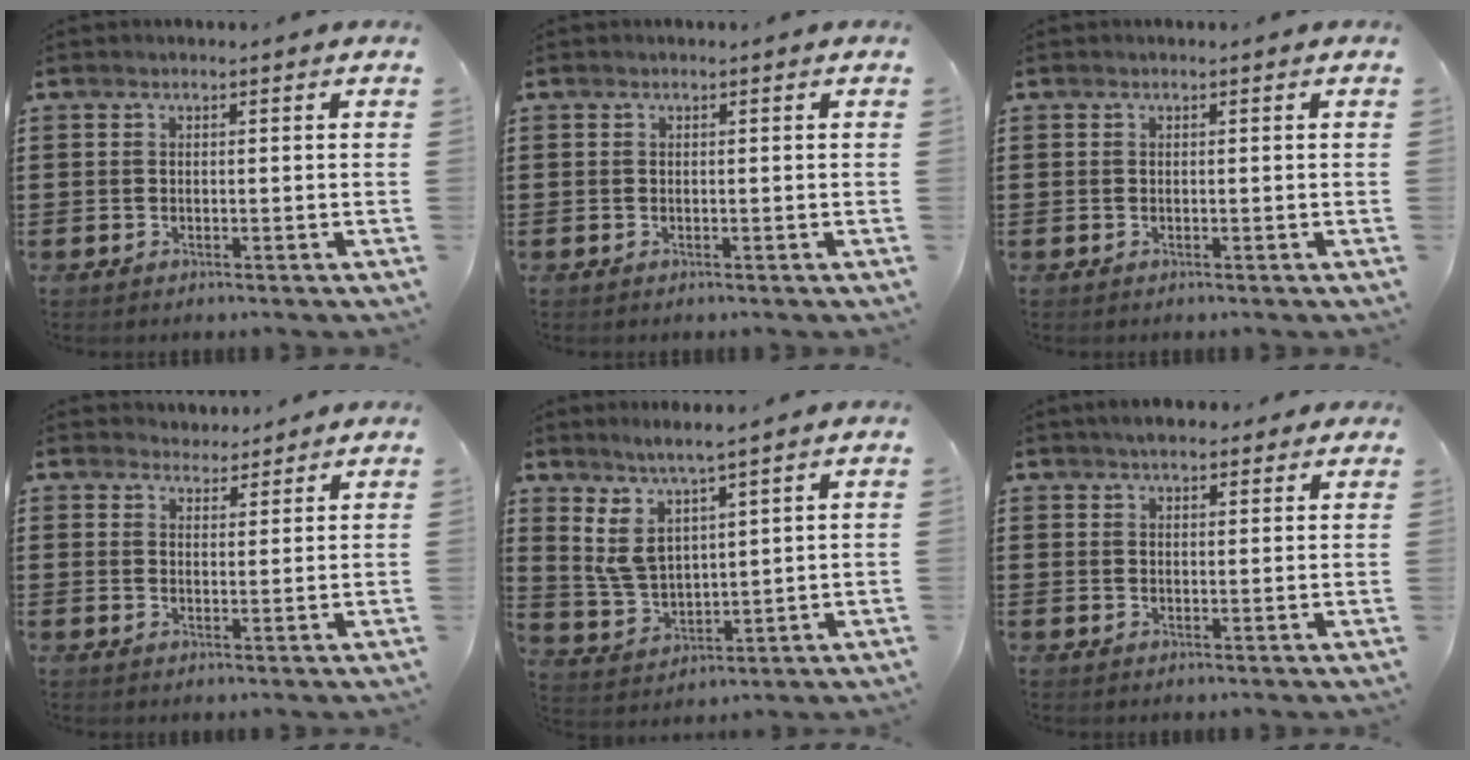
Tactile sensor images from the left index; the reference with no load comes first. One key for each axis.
{"total": 0.0}
{"total": 0.0}
{"total": 2.9, "fx": 2.8, "fy": 0.7, "fz": -0.1, "tx": -0.007, "ty": -0.005, "tz": 0.054}
{"total": 6.5, "fx": 4.1, "fy": 2.3, "fz": 4.5, "tx": -0.113, "ty": -0.012, "tz": 0.071}
{"total": 3.3, "fx": 2.7, "fy": 1.3, "fz": 1.3, "tx": -0.032, "ty": 0.007, "tz": 0.051}